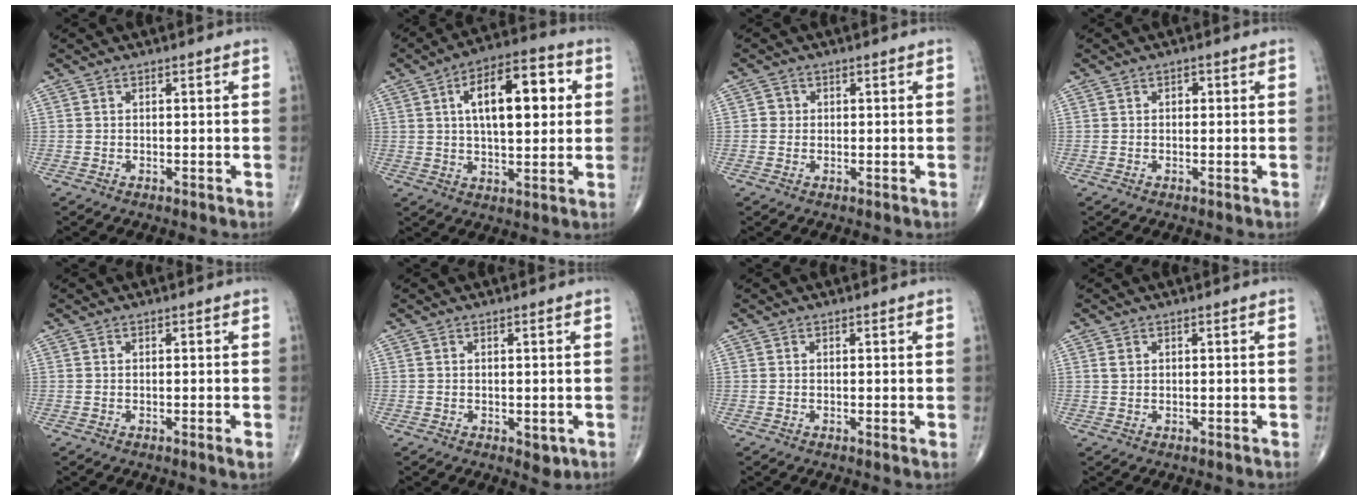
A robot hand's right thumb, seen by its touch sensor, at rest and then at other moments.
{"total": 16.5, "force": [3.8, 7.4, 14.2], "torque": [-0.198, 0.012, 0.054]}
{"total": 1.5, "force": [0.1, 1.5, 0.3], "torque": [0.003, 0.004, -0.001]}
{"total": 1.0, "force": [0.1, 0.8, 0.6], "torque": [-0.001, 0.003, -0.002]}
{"total": 1.1, "force": [-0.3, 0.0, 1.0], "torque": [-0.018, -0.004, -0.004]}
{"total": 2.2, "force": [-0.6, 1.3, 1.7], "torque": [-0.011, -0.002, -0.004]}
{"total": 0.8, "force": [0.0, 0.1, 0.8], "torque": [-0.018, -0.004, -0.002]}
{"total": 1.1, "force": [0.5, 0.9, 0.6], "torque": [-0.009, 0.001, 0.010]}